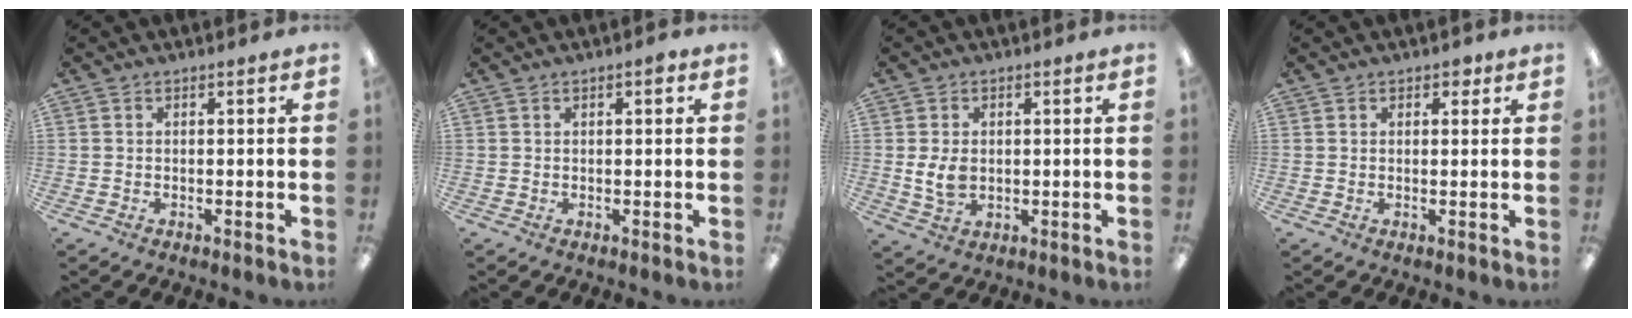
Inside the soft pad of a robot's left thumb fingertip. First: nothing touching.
{"total": 1.6, "force": [0.7, 0.5, 1.3], "torque": [-0.019, 0.001, 0.010]}
{"total": 5.6, "force": [0.0, 4.1, 3.9], "torque": [-0.083, -0.002, -0.003]}
{"total": 2.1, "force": [1.2, 1.4, 1.0], "torque": [-0.004, -0.002, 0.018]}